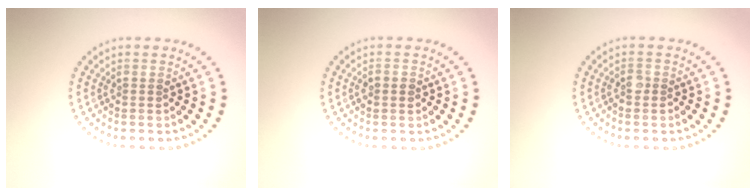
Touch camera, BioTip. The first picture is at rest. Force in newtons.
{"total": 1.0, "press": 1.0, "slide": 0.3}
{"total": 1.0, "press": 0.9, "slide": 0.4}